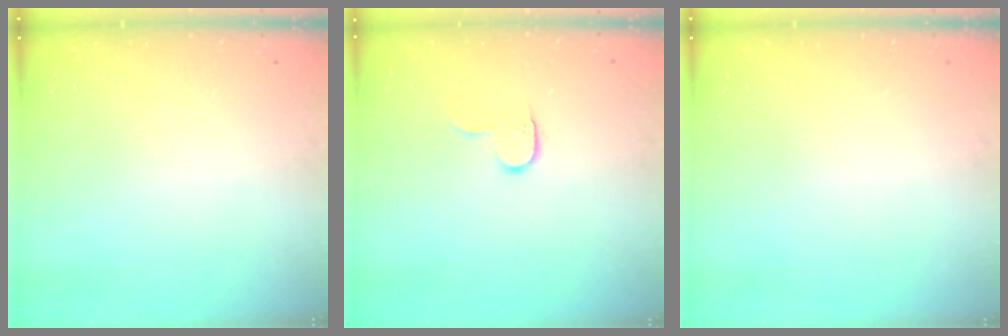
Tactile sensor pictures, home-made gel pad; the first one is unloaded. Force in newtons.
{"total": 5.6, "press": 5.6, "slide": 0.5}
{"total": 0.0}